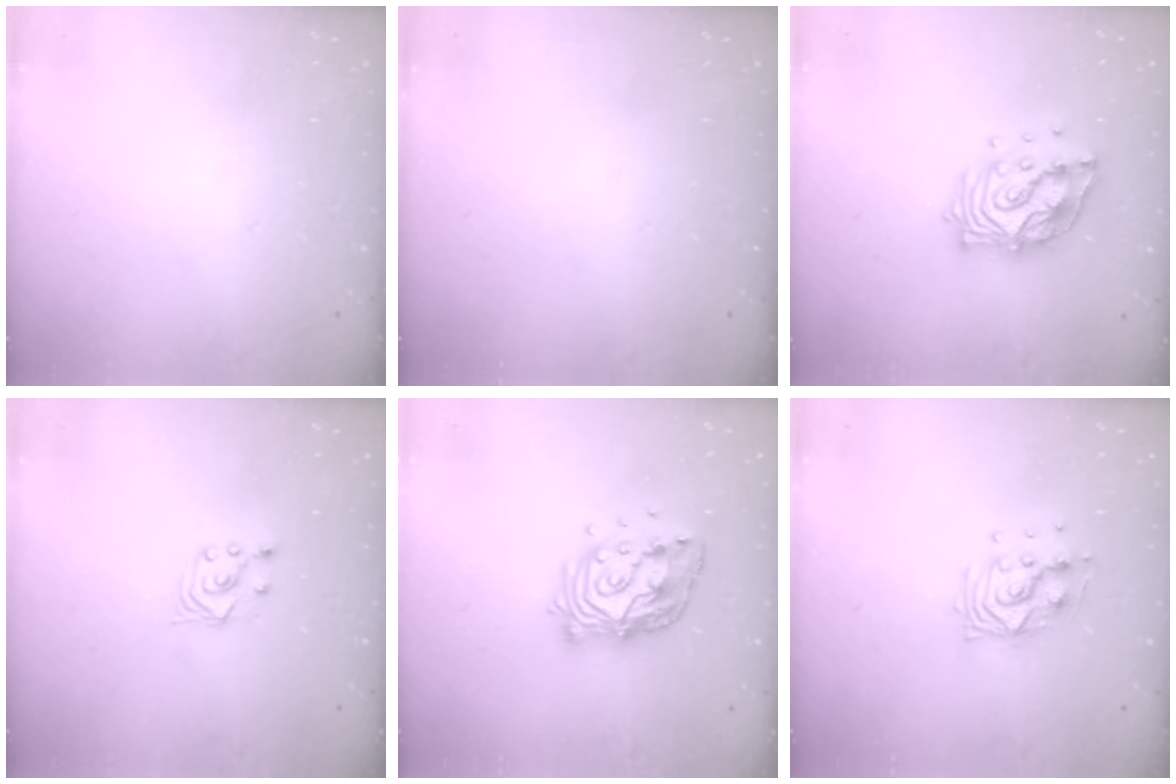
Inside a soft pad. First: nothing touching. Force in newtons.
{"total": 0.0}
{"total": 13.7, "press": 13.7, "slide": 1.2}
{"total": 2.8, "press": 2.4, "slide": 1.4}
{"total": 14.4, "press": 14.3, "slide": 1.0}
{"total": 9.5, "press": 9.5, "slide": 0.4}